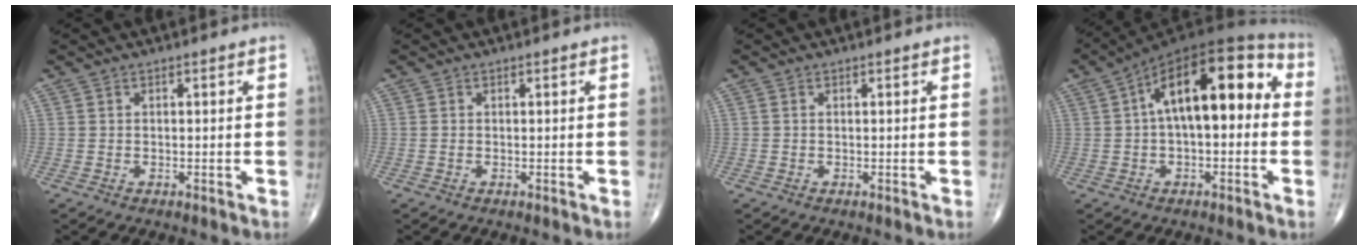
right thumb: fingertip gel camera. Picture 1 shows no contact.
{"total": 0.0}
{"total": 0.0}
{"total": 18.4, "force": [2.4, 8.6, 16.1], "torque": [-0.227, 0.046, 0.023]}